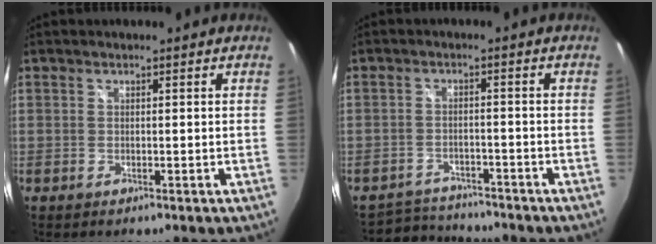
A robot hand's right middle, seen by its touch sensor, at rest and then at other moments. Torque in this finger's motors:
{"motor_torque": [-0.55, -0.09, 0.02, -0.04]}